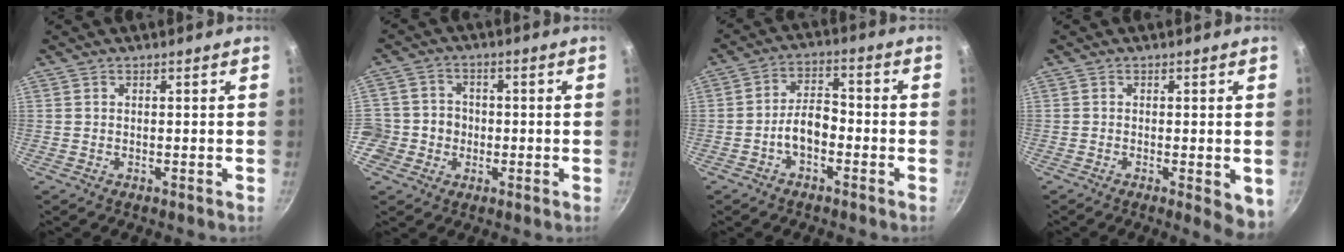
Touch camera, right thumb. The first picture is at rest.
{"total": 7.4, "force": [-1.7, 7.0, 1.9], "torque": [-0.004, 0.022, -0.040]}
{"total": 6.2, "force": [-2.5, 3.5, 4.4], "torque": [-0.061, 0.035, -0.047]}
{"total": 4.9, "force": [-1.2, 1.7, 4.5], "torque": [-0.050, -0.007, -0.014]}